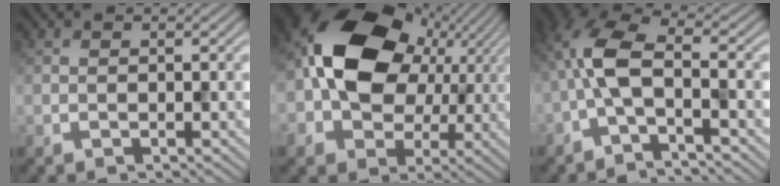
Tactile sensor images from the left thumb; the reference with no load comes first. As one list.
[{"total": 16.2, "force": [1.9, 12.0, 10.7], "torque": [-0.196, 0.001, 0.036]}, {"total": 6.0, "force": [-2.0, 2.1, 5.3], "torque": [-0.116, 0.015, -0.055]}]